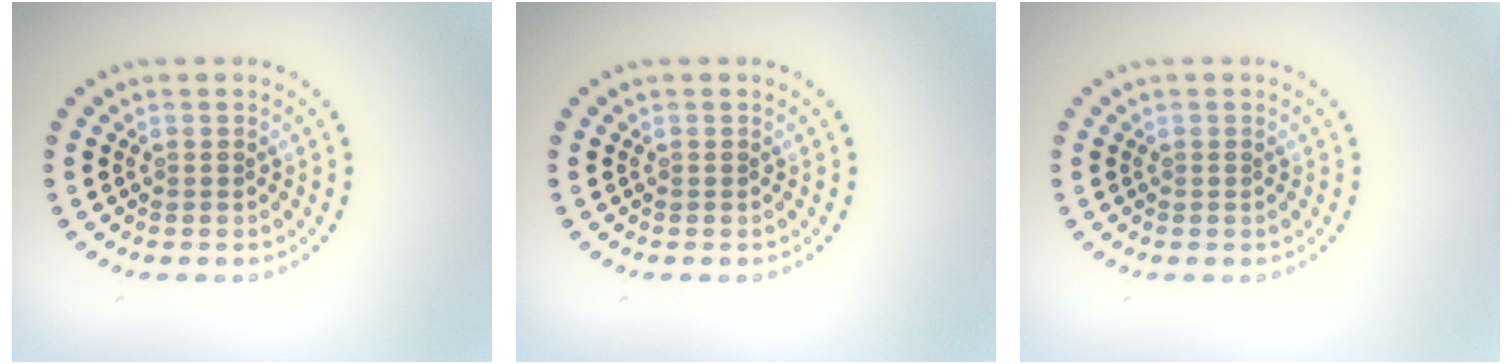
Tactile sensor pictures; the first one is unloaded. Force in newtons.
{"total": 0.0}
{"total": 0.0}